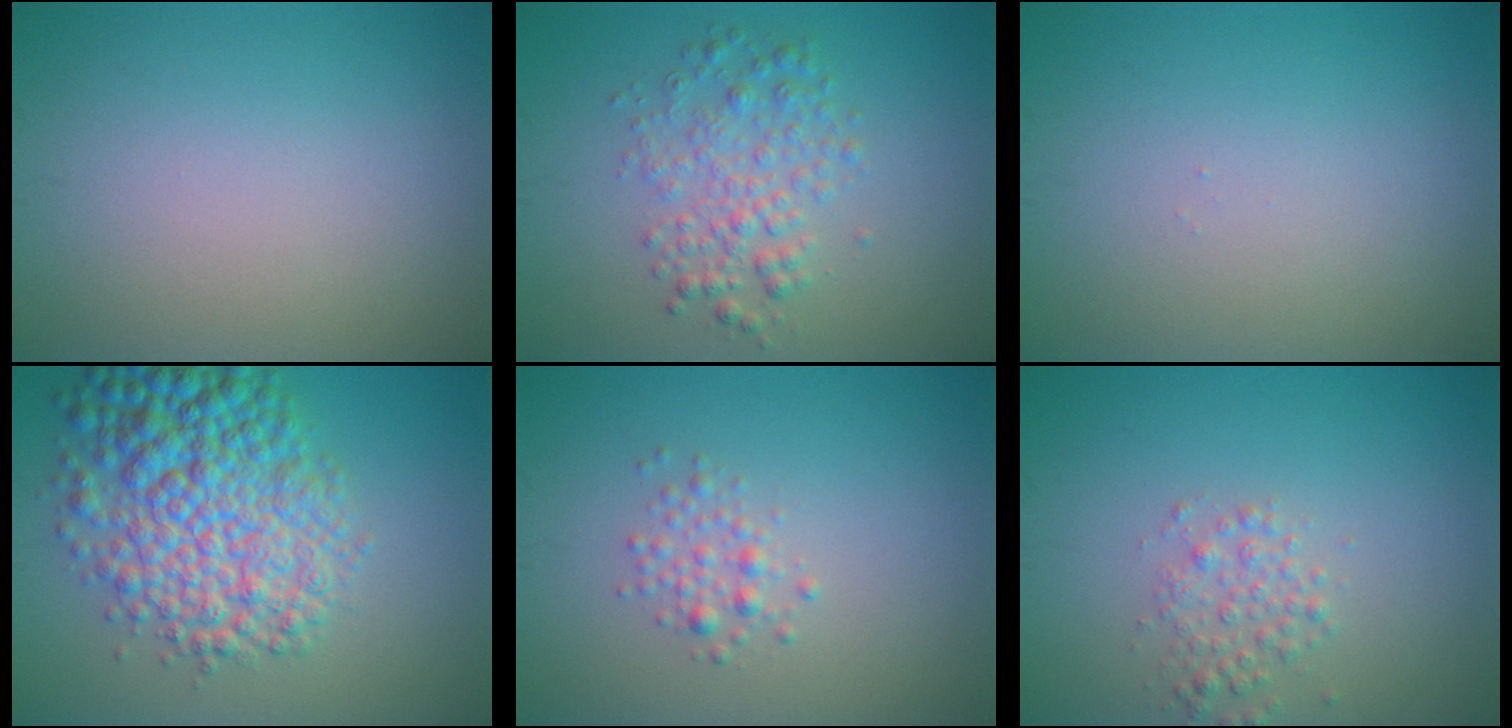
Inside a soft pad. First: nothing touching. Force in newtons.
{"total": 3.3, "press": 3.3, "slide": 0.1}
{"total": 0.0}
{"total": 9.1, "press": 9.1, "slide": 0.2}
{"total": 1.5, "press": 1.5, "slide": 0.0}
{"total": 2.1, "press": 2.1, "slide": 0.0}